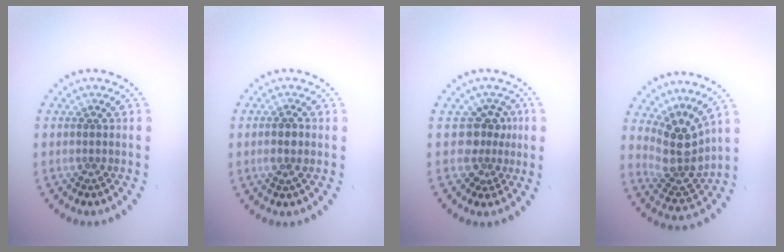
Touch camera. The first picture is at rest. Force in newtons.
{"total": 1.2, "press": 1.1, "slide": 0.3}
{"total": 2.8, "press": 2.0, "slide": 1.9}
{"total": 4.1, "press": 3.1, "slide": 2.7}